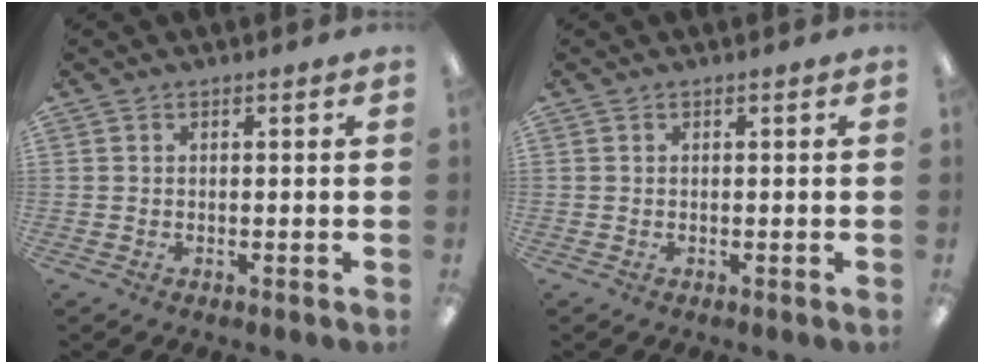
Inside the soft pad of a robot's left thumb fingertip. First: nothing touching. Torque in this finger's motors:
{"motor_torque": [0.00, 0.00, 0.01, -0.03, -0.01]}